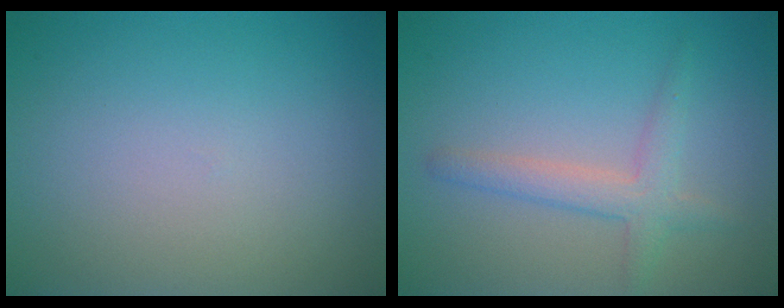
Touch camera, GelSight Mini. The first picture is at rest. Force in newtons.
{"total": 3.5, "press": 3.5, "slide": 0.0}